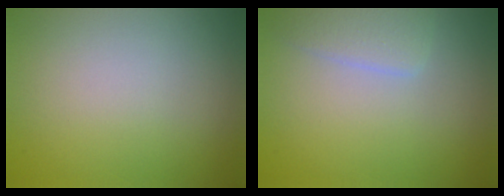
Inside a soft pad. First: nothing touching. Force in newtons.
{"total": 2.5, "press": 2.5, "slide": 0.1}